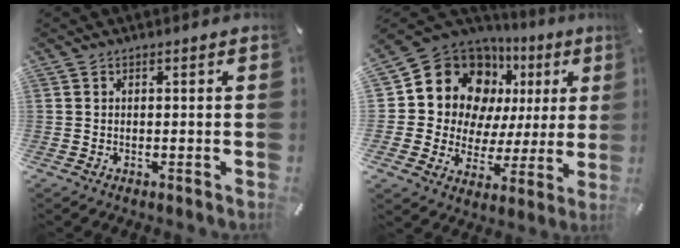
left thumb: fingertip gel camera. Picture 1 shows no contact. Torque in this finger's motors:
{"motor_torque": [1.80, 1.78, 0.36, -0.11, 0.25]}